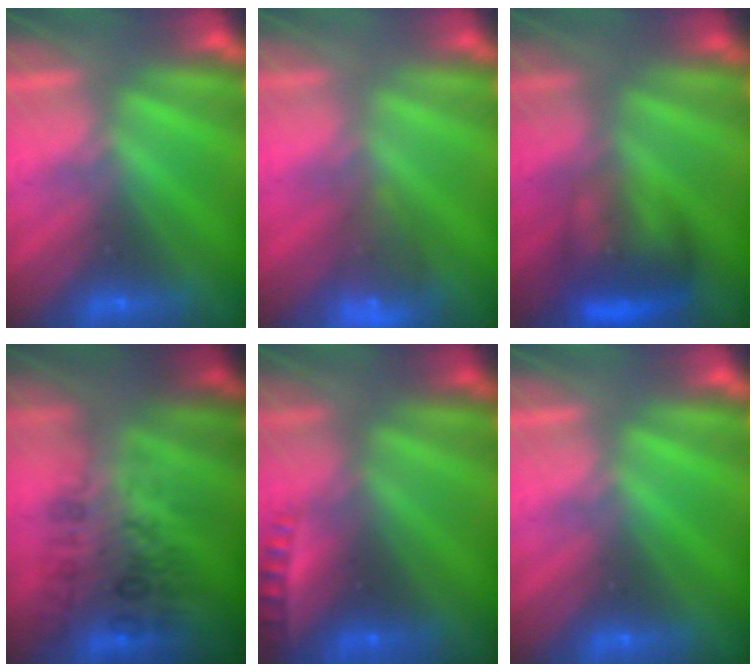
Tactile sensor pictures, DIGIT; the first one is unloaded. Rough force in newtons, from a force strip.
{"total": 7.0}
{"total": 8.7}
{"total": 2.7}
{"total": 2.1}
{"total": 0.0}